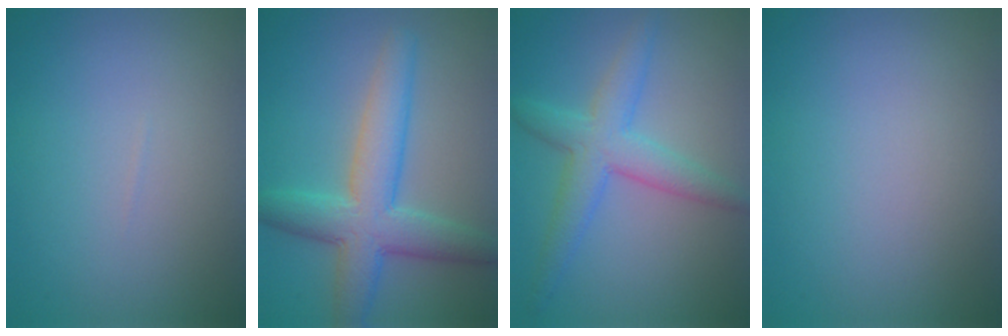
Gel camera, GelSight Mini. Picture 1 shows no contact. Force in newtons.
{"total": 6.5, "press": 6.5, "slide": 0.2}
{"total": 4.6, "press": 4.6, "slide": 0.0}
{"total": 0.0}